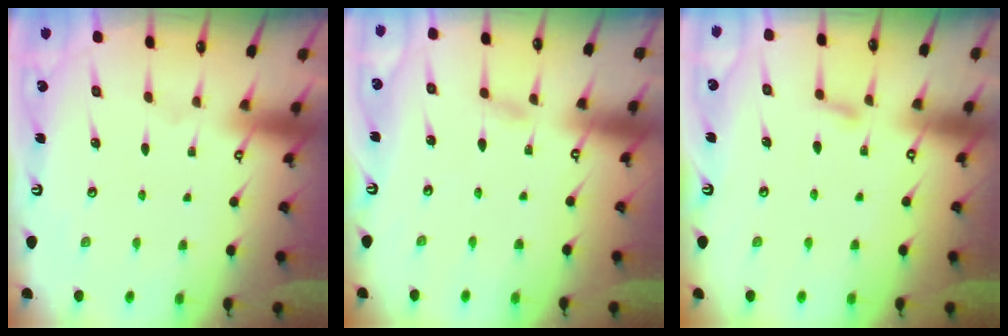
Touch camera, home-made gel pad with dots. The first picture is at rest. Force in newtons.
{"total": 2.9, "press": 2.8, "slide": 0.3}
{"total": 6.1, "press": 6.0, "slide": 0.8}